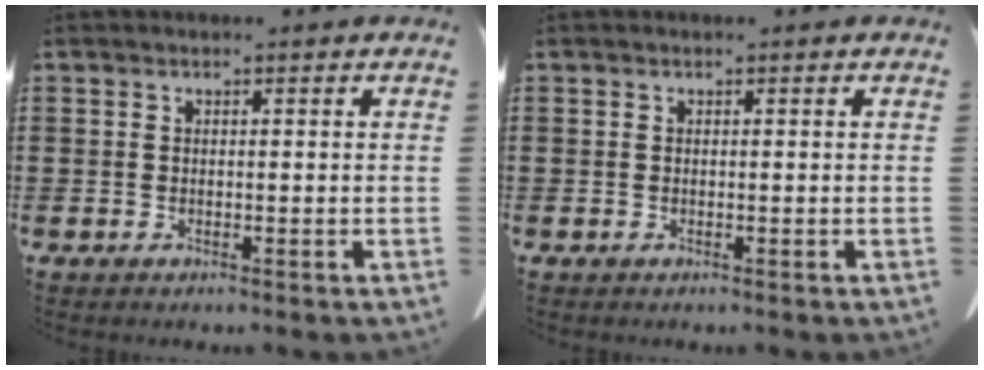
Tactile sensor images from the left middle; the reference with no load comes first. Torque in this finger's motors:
{"motor_torque": [0.00, 0.00, 0.00, 0.00]}